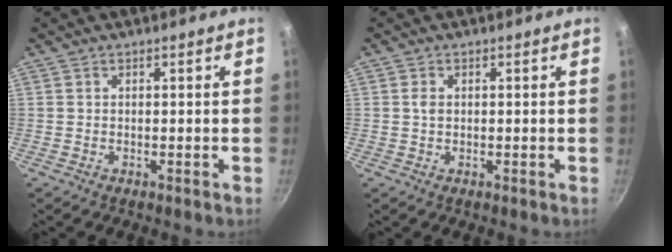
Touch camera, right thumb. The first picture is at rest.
{"total": 1.5, "force": [0.2, 1.0, 1.0], "torque": [-0.018, 0.000, 0.002]}